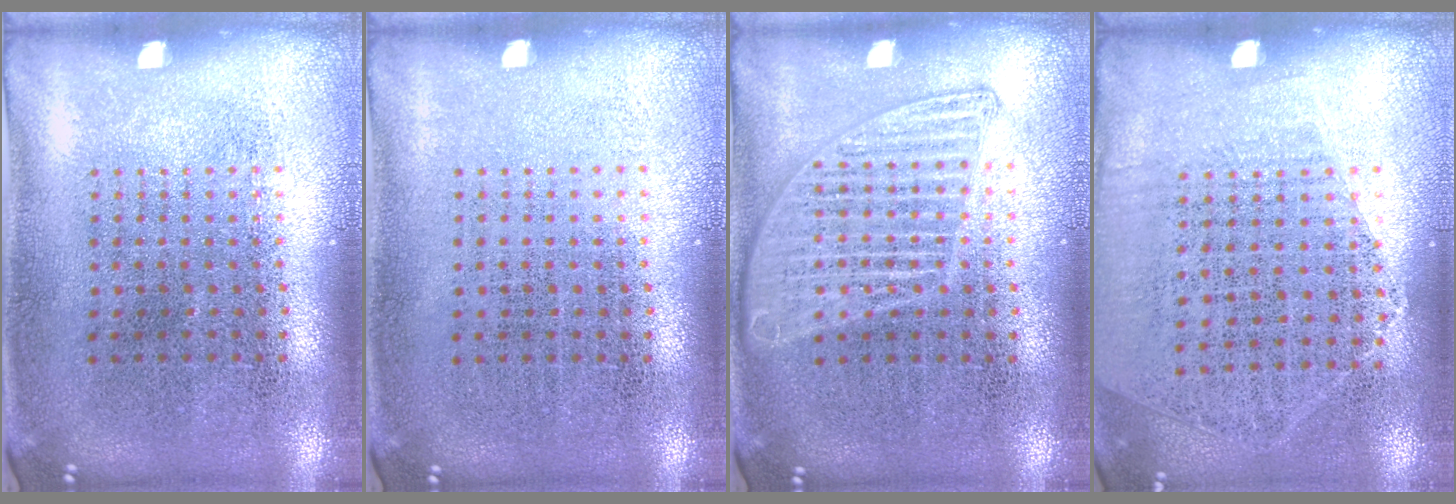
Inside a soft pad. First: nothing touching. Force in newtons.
{"total": 0.0}
{"total": 2.4, "press": 2.3, "slide": 0.3}
{"total": 1.2, "press": 1.0, "slide": 0.6}